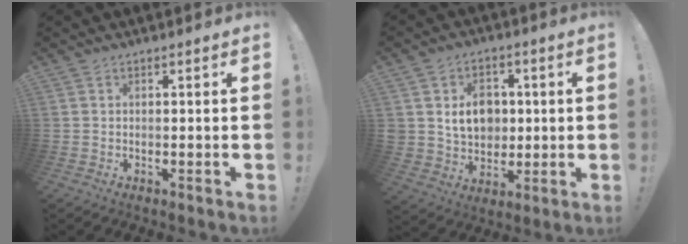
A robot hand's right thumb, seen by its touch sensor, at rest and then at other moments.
{"total": 11.4, "force": [2.3, 9.8, 5.4], "torque": [-0.081, -0.007, 0.052]}